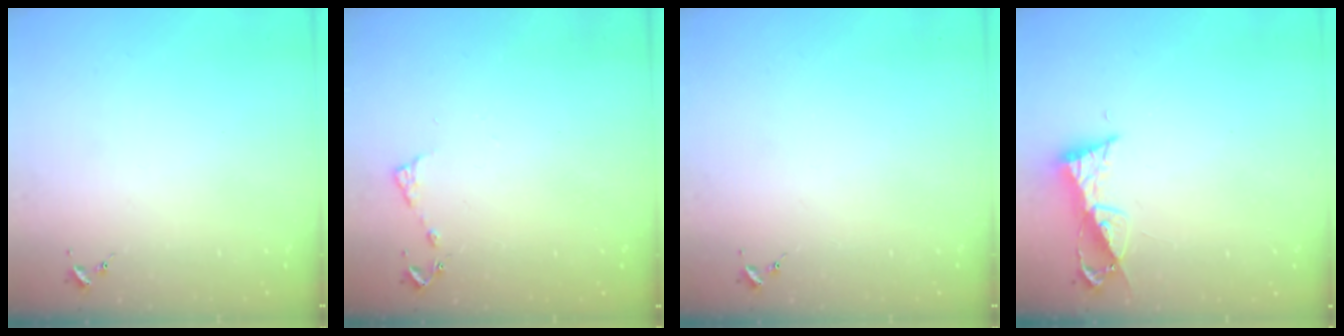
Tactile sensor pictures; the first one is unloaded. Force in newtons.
{"total": 5.3, "press": 5.3, "slide": 0.6}
{"total": 0.0}
{"total": 7.7, "press": 7.7, "slide": 0.4}